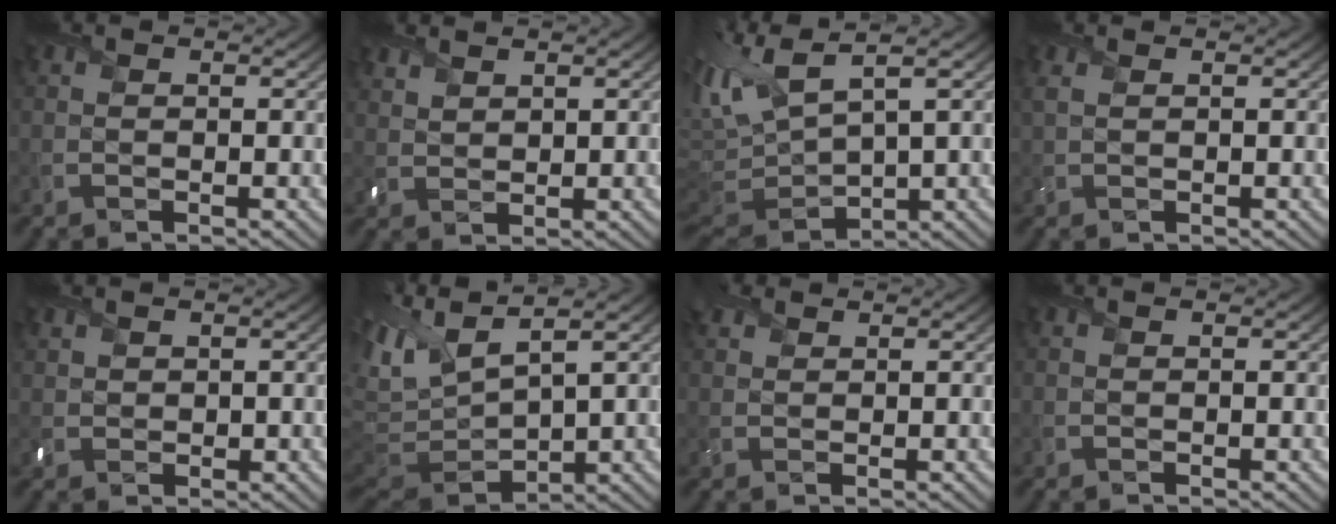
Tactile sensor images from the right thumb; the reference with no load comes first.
{"total": 2.5, "force": [2.0, 0.9, 1.0], "torque": [-0.030, 0.003, 0.050]}
{"total": 10.8, "force": [4.1, 4.1, 9.2], "torque": [-0.254, 0.002, 0.080]}
{"total": 1.2, "force": [0.7, 0.5, 0.8], "torque": [-0.027, 0.002, 0.017]}
{"total": 1.5, "force": [0.9, 1.1, 0.5], "torque": [-0.015, -0.001, 0.022]}
{"total": 9.0, "force": [4.1, 3.3, 7.3], "torque": [-0.197, 0.003, 0.082]}
{"total": 1.6, "force": [1.2, 0.9, 0.5], "torque": [-0.016, 0.008, 0.028]}
{"total": 0.0}